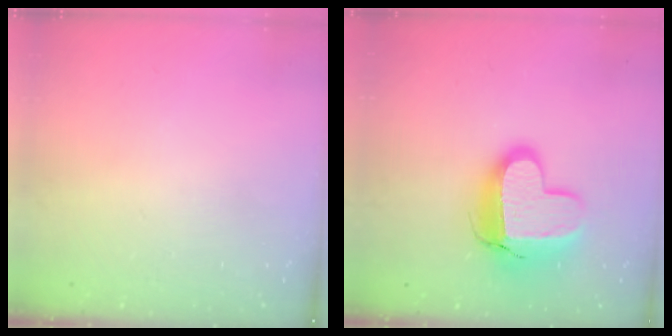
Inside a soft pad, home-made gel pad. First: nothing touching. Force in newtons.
{"total": 14.1, "press": 14.1, "slide": 1.1}